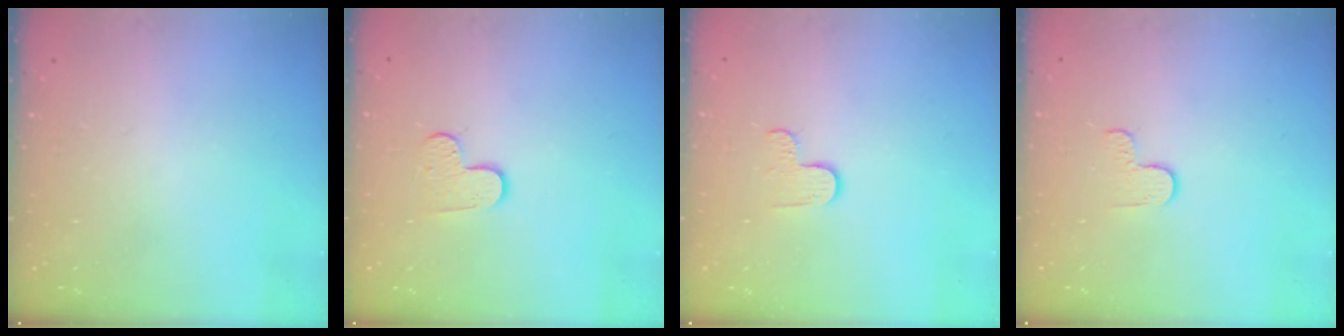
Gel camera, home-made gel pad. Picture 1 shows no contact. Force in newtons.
{"total": 7.4, "press": 7.4, "slide": 0.7}
{"total": 2.9, "press": 2.9, "slide": 0.3}
{"total": 2.7, "press": 2.6, "slide": 0.4}